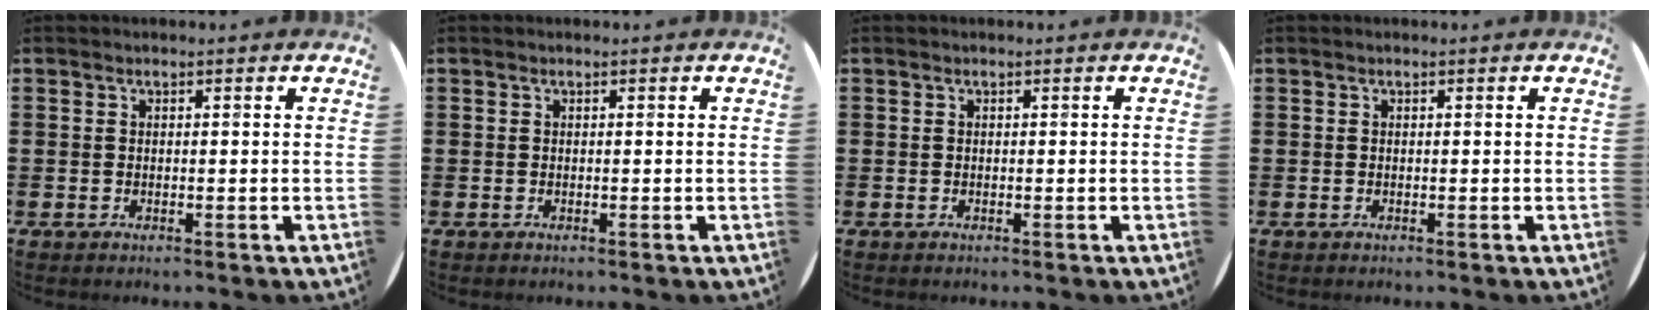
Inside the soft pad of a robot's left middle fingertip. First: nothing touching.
{"total": 0.0}
{"total": 0.0}
{"total": 0.0}